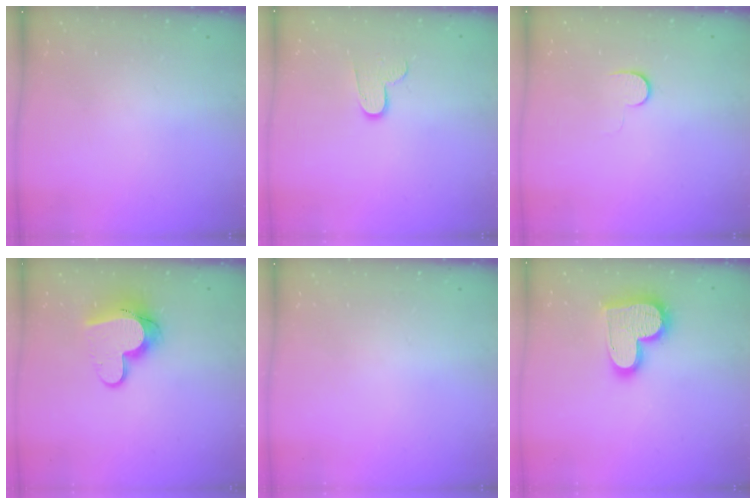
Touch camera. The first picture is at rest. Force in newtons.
{"total": 7.6, "press": 7.6, "slide": 0.5}
{"total": 6.8, "press": 6.7, "slide": 1.0}
{"total": 11.5, "press": 11.4, "slide": 1.2}
{"total": 0.0}
{"total": 17.4, "press": 17.3, "slide": 1.3}